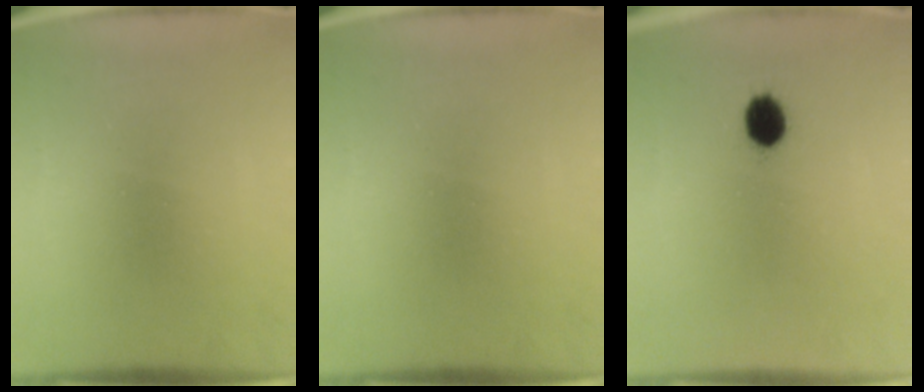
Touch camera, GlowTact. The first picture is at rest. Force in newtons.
{"total": 0.0}
{"total": 4.7}